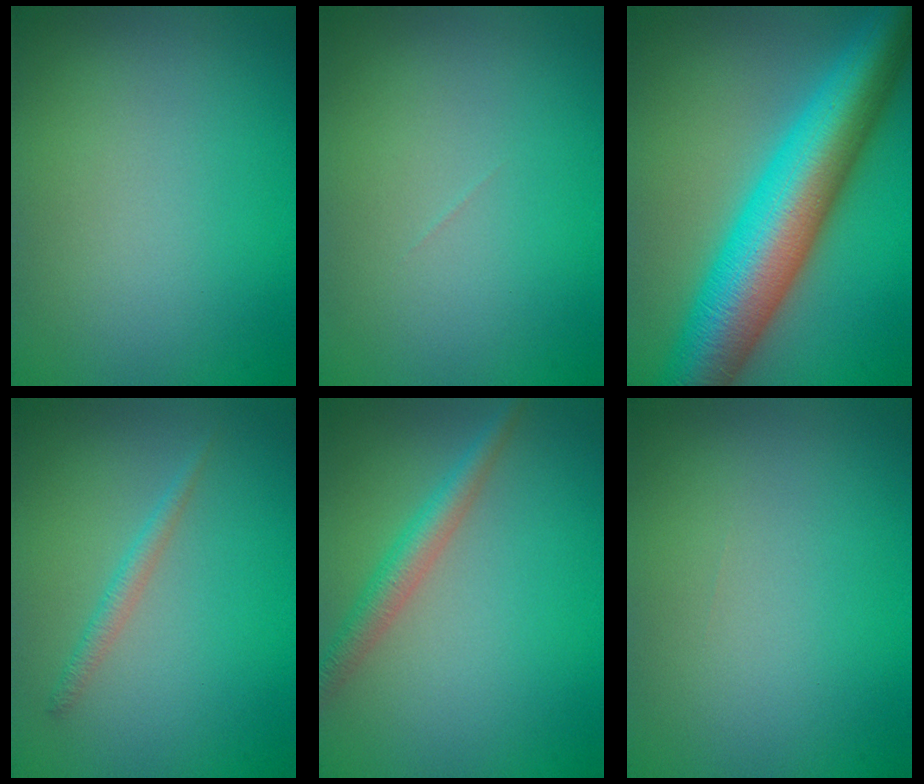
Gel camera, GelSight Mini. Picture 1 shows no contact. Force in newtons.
{"total": 0.0}
{"total": 12.8, "press": 12.8, "slide": 0.1}
{"total": 1.3, "press": 1.3, "slide": 0.1}
{"total": 2.9, "press": 2.9, "slide": 0.1}
{"total": 0.0}